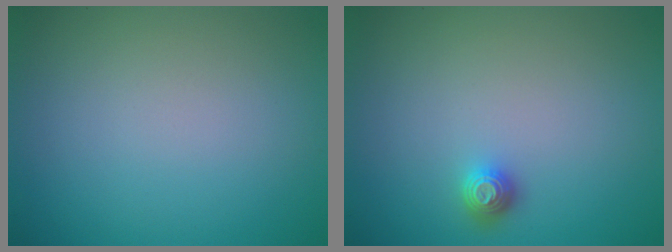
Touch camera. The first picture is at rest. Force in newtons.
{"total": 1.4, "press": 1.2, "slide": 0.5}